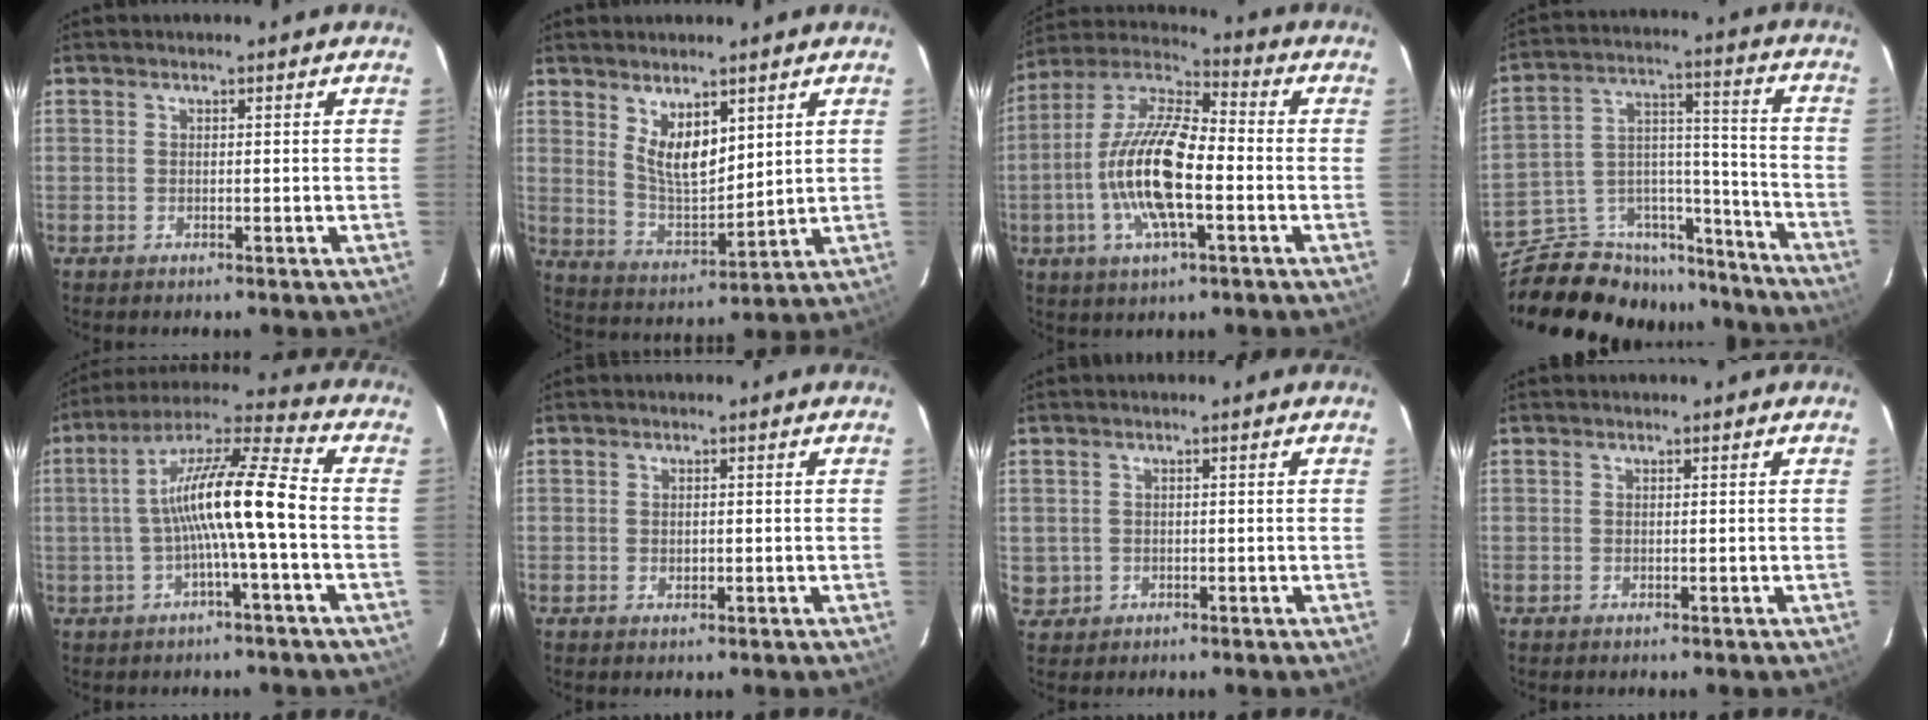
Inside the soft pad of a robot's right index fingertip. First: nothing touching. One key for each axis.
{"total": 8.8, "fx": 4.5, "fy": 3.9, "fz": 6.5, "tx": -0.110, "ty": -0.009, "tz": 0.097}
{"total": 16.2, "fx": -3.6, "fy": 5.3, "fz": 14.9, "tx": -0.299, "ty": -0.002, "tz": -0.077}
{"total": 22.2, "fx": -18.7, "fy": 10.0, "fz": 6.7, "tx": -0.141, "ty": 0.069, "tz": -0.271}
{"total": 12.7, "fx": -1.7, "fy": 0.4, "fz": 12.6, "tx": -0.232, "ty": 0.024, "tz": -0.034}
{"total": 1.0, "fx": 0.0, "fy": 0.7, "fz": 0.7, "tx": -0.012, "ty": 0.001, "tz": 0.001}
{"total": 3.0, "fx": -0.2, "fy": 3.0, "fz": 0.5, "tx": -0.009, "ty": 0.005, "tz": 0.007}
{"total": 0.0}